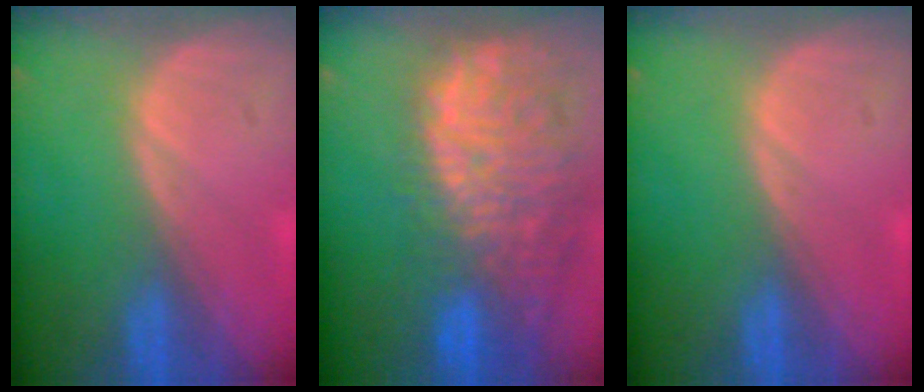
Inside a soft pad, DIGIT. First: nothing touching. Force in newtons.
{"total": 13.8, "press": 11.6, "slide": 7.5}
{"total": 0.0}